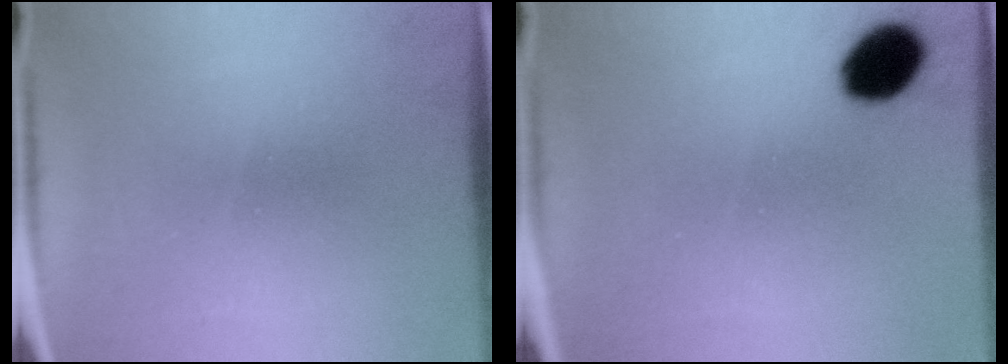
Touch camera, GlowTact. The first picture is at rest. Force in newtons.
{"total": 8.3}